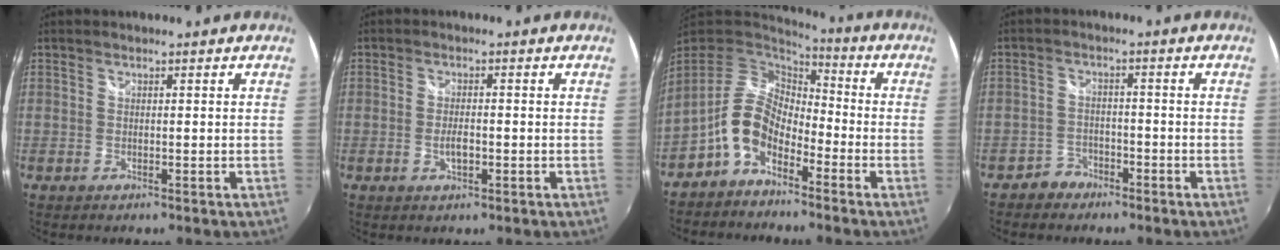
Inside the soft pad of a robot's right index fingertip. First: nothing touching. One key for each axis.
{"total": 3.0, "fx": -0.9, "fy": 1.2, "fz": 2.6, "tx": -0.049, "ty": -0.002, "tz": -0.016}
{"total": 10.0, "fx": -5.3, "fy": 5.7, "fz": 6.2, "tx": -0.124, "ty": 0.018, "tz": -0.107}
{"total": 3.9, "fx": -3.1, "fy": 2.5, "fz": 0.1, "tx": -0.012, "ty": 0.012, "tz": -0.057}